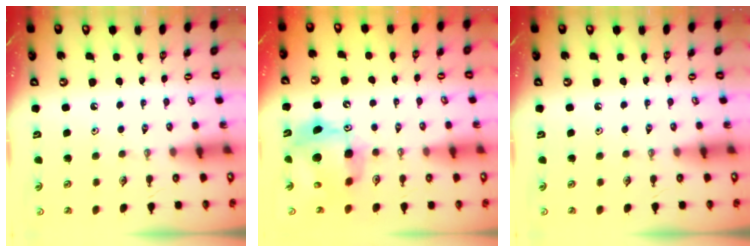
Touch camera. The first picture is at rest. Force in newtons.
{"total": 13.2, "press": 13.2, "slide": 1.2}
{"total": 0.0}